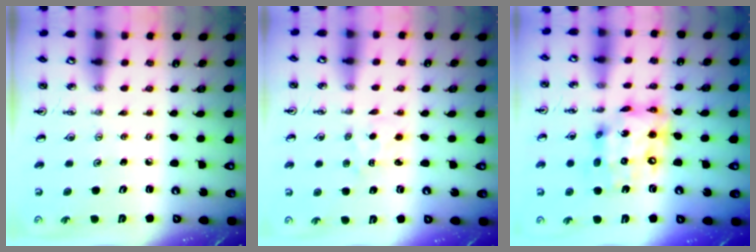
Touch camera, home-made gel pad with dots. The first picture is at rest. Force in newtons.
{"total": 1.8, "press": 1.7, "slide": 0.3}
{"total": 15.1, "press": 15.0, "slide": 1.0}